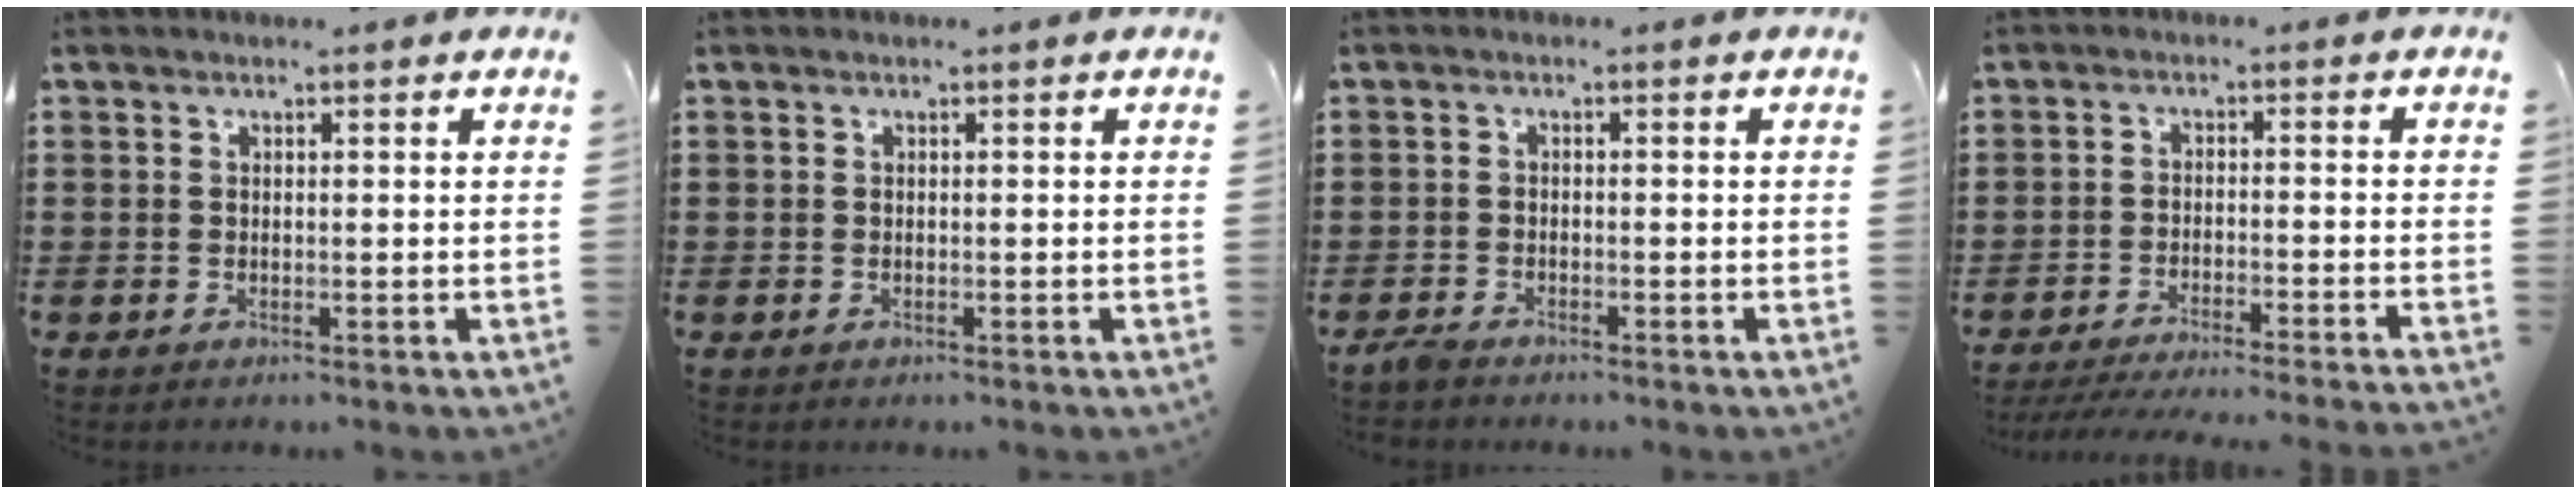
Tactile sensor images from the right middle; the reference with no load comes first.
{"total": 0.0}
{"total": 1.6, "force": [-1.5, 0.3, 0.6], "torque": [-0.022, -0.003, -0.031]}
{"total": 3.9, "force": [-3.7, -0.4, 1.1], "torque": [-0.019, -0.006, -0.073]}